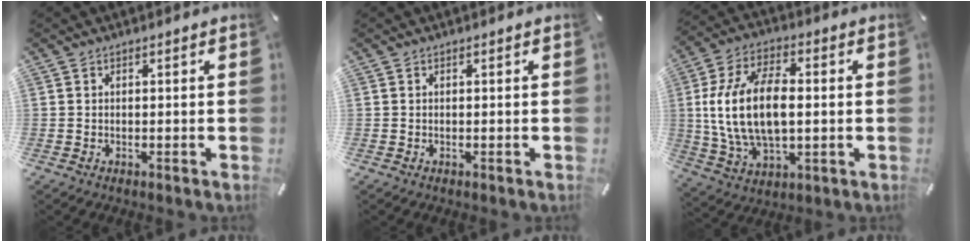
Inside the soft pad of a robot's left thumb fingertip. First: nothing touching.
{"total": 0.0}
{"total": 16.8, "force": [0.7, 10.2, 13.3], "torque": [-0.289, 0.004, 0.011]}